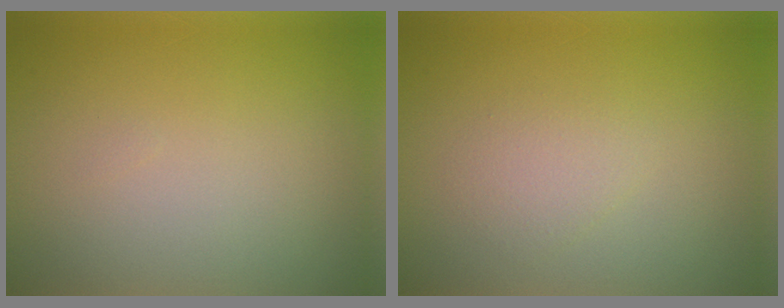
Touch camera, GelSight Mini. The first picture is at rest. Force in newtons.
{"total": 1.5, "press": 1.5, "slide": 0.1}